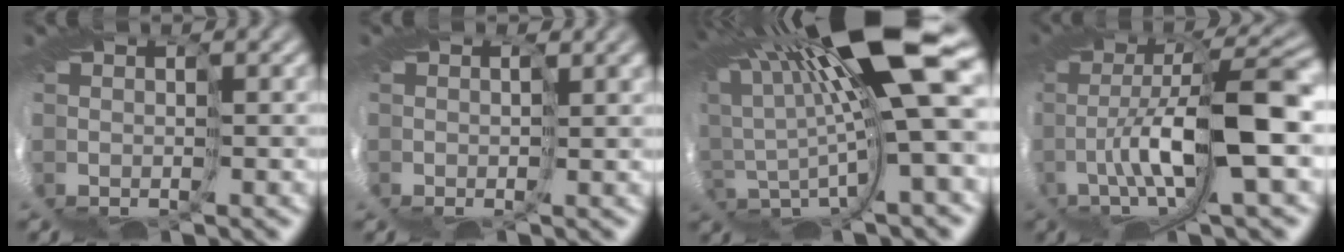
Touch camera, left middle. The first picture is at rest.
{"total": 1.3, "force": [0.6, 0.5, 1.0], "torque": [-0.025, 0.008, 0.002]}
{"total": 11.9, "force": [5.5, 0.4, 10.6], "torque": [-0.202, 0.002, 0.097]}
{"total": 6.5, "force": [-0.5, 0.6, 6.4], "torque": [-0.127, 0.013, -0.024]}